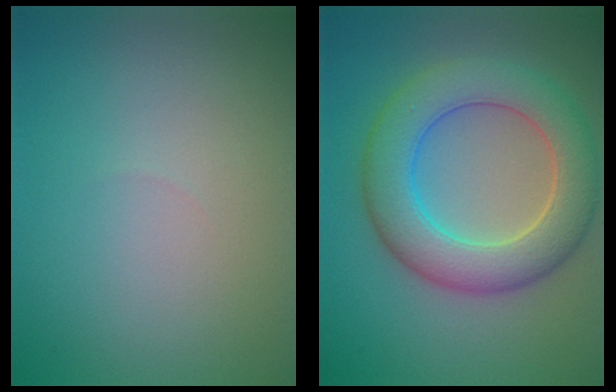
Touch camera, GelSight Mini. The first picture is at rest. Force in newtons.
{"total": 7.5, "press": 7.5, "slide": 0.6}